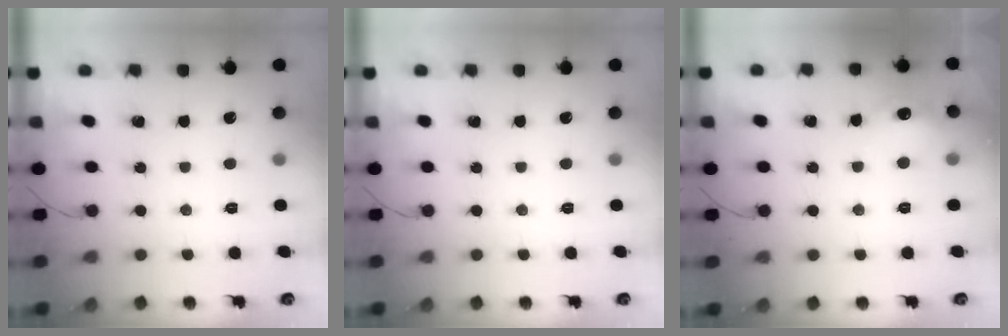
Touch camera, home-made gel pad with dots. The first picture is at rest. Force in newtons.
{"total": 0.0}
{"total": 8.2, "press": 8.1, "slide": 1.2}